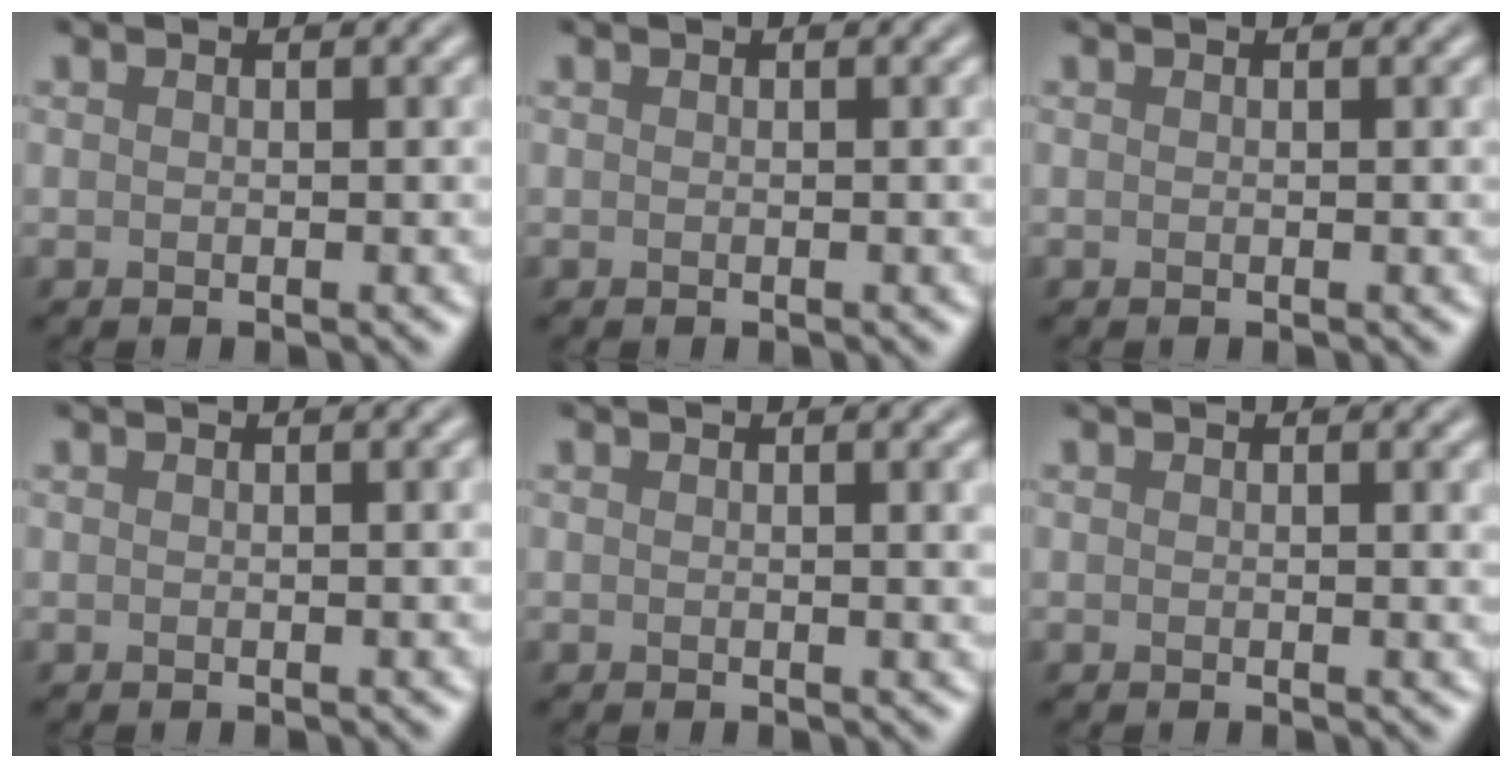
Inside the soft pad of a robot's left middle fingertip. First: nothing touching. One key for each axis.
{"total": 0.0}
{"total": 0.0}
{"total": 0.6, "fx": 0.1, "fy": 0.1, "fz": 0.6, "tx": -0.008, "ty": 0.000, "tz": 0.003}
{"total": 1.2, "fx": 0.3, "fy": 0.2, "fz": 1.2, "tx": -0.014, "ty": 0.000, "tz": 0.007}
{"total": 0.7, "fx": 0.2, "fy": 0.0, "fz": 0.6, "tx": -0.008, "ty": -0.002, "tz": 0.005}